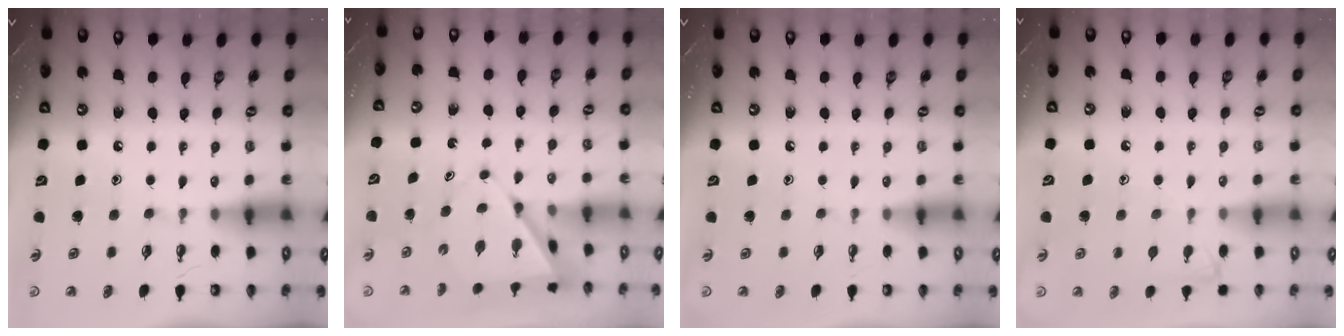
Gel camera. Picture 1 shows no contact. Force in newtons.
{"total": 7.5, "press": 7.5, "slide": 0.7}
{"total": 0.0}
{"total": 6.5, "press": 6.4, "slide": 0.7}